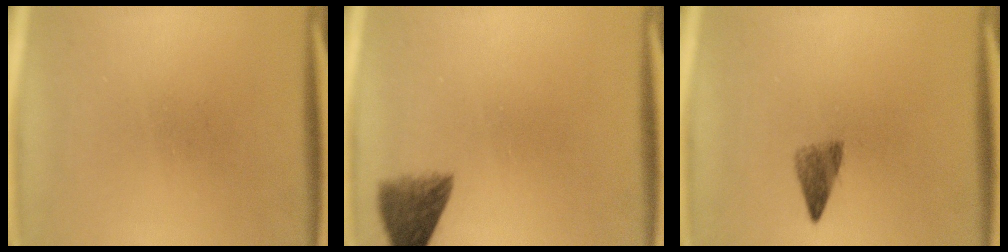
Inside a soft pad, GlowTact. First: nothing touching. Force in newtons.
{"total": 5.0}
{"total": 2.8}